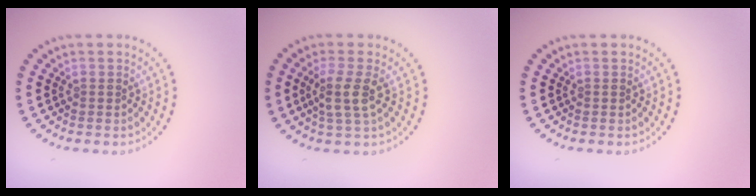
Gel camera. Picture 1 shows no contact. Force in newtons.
{"total": 2.7, "press": 2.4, "slide": 1.2}
{"total": 0.0}